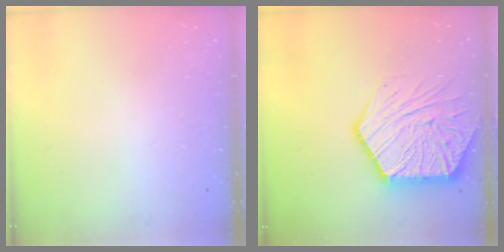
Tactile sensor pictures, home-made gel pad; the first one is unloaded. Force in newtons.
{"total": 19.8, "press": 19.7, "slide": 1.9}